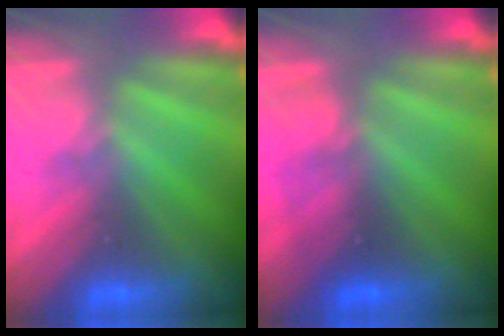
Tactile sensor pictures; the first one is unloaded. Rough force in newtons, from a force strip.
{"total": 2.7}